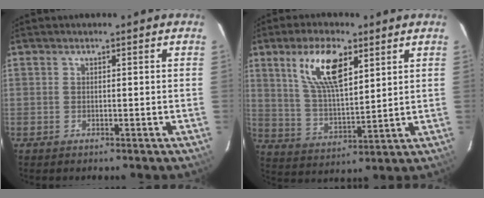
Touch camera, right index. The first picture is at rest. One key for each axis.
{"total": 12.2, "fx": 6.0, "fy": 4.5, "fz": 9.5, "tx": -0.181, "ty": 0.010, "tz": 0.122}